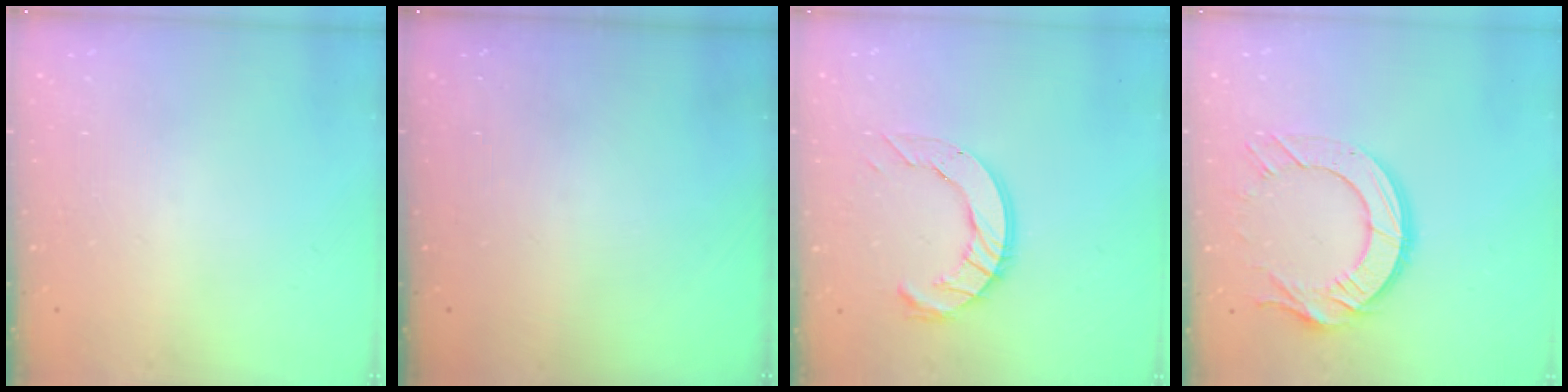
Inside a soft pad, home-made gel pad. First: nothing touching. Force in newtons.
{"total": 0.0}
{"total": 10.6, "press": 10.5, "slide": 0.9}
{"total": 12.8, "press": 12.7, "slide": 1.1}